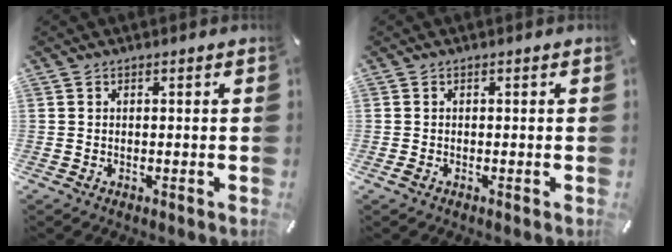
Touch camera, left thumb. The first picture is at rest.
{"total": 0.7, "force": [-0.3, 0.4, 0.4], "torque": [-0.006, 0.000, -0.006]}